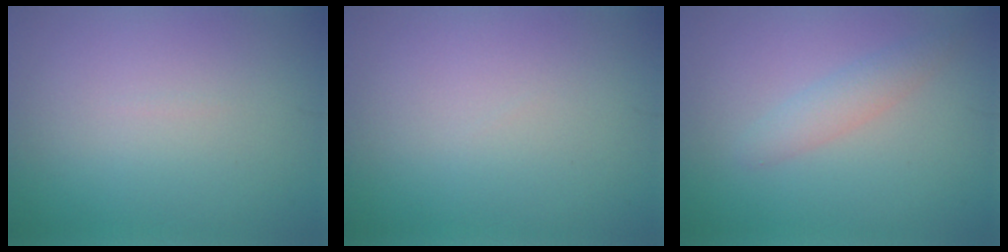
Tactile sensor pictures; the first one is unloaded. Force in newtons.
{"total": 0.0}
{"total": 2.0, "press": 2.0, "slide": 0.1}